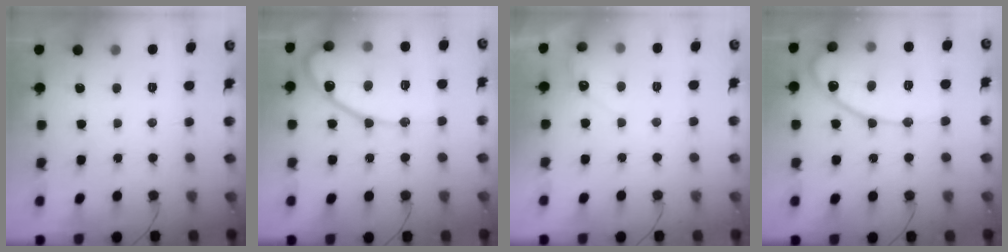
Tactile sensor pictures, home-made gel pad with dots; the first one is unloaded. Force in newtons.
{"total": 15.4, "press": 15.3, "slide": 1.3}
{"total": 2.8, "press": 2.8, "slide": 0.1}
{"total": 14.5, "press": 14.5, "slide": 0.9}